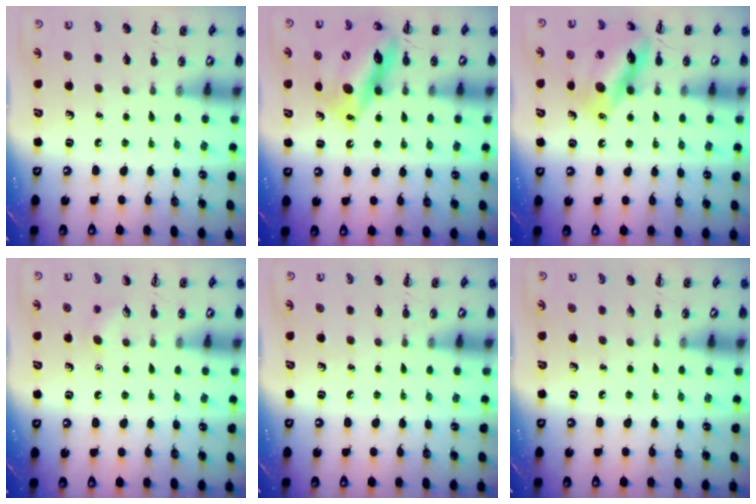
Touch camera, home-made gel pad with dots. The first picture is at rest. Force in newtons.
{"total": 15.9, "press": 15.5, "slide": 3.1}
{"total": 14.9, "press": 14.9, "slide": 1.3}
{"total": 4.7, "press": 4.5, "slide": 1.2}
{"total": 0.0}
{"total": 0.0}